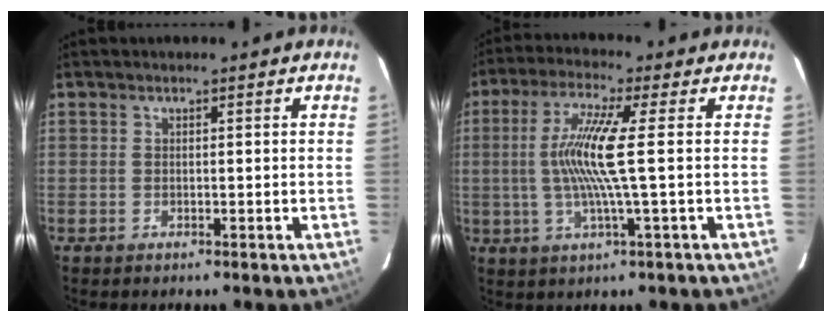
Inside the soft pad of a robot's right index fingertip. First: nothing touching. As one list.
[{"total": 10.3, "force": [0.0, -0.8, 10.3], "torque": [-0.205, 0.000, 0.000]}]